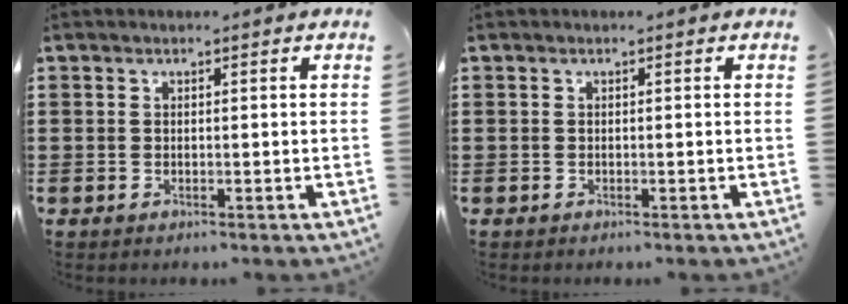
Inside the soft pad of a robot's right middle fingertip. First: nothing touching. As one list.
[{"total": 0.0}]